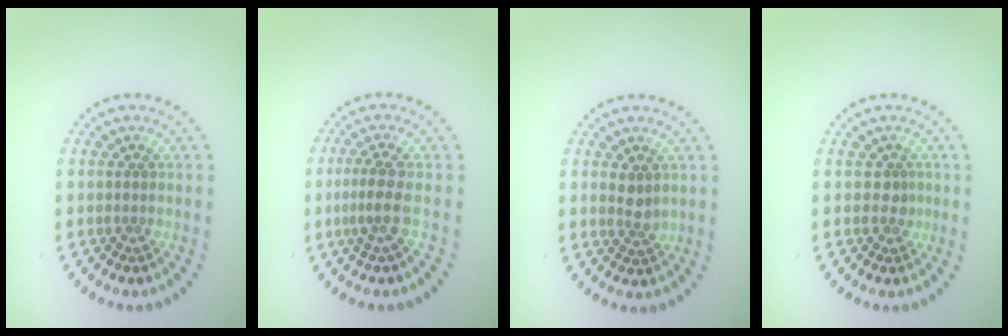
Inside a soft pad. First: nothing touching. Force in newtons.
{"total": 2.3, "press": 1.5, "slide": 1.7}
{"total": 1.5, "press": 1.4, "slide": 0.6}
{"total": 1.0, "press": 0.6, "slide": 0.7}